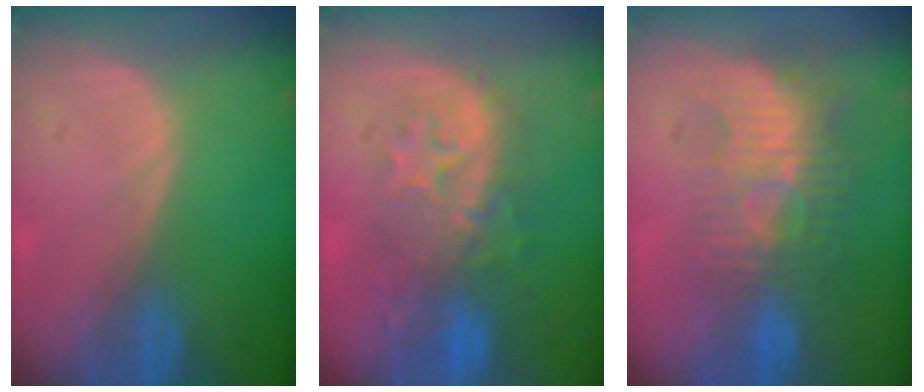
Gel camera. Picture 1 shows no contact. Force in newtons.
{"total": 9.4, "press": 8.7, "slide": 3.5}
{"total": 9.6, "press": 8.5, "slide": 4.4}